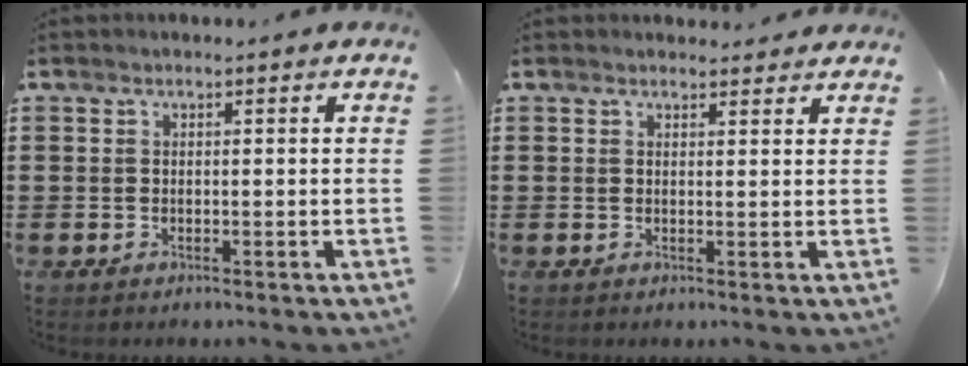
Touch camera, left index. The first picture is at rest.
{"total": 1.6, "force": [1.5, 0.4, 0.1], "torque": [0.001, 0.000, 0.028]}